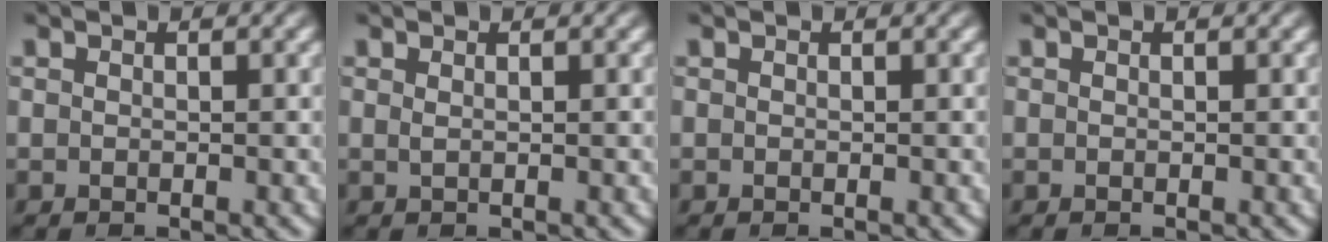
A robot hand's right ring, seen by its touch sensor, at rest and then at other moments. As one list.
[{"total": 0.6, "force": [0.3, -0.5, 0.1], "torque": [-0.007, -0.009, 0.009]}, {"total": 0.0}, {"total": 0.0}]